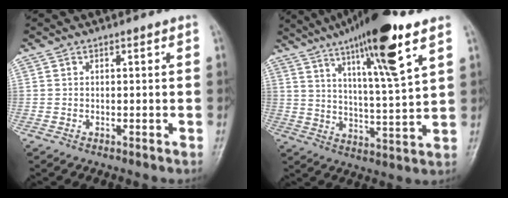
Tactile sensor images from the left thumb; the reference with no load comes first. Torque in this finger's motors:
{"motor_torque": [1.87, 0.01, 1.80, -0.96, 0.26]}